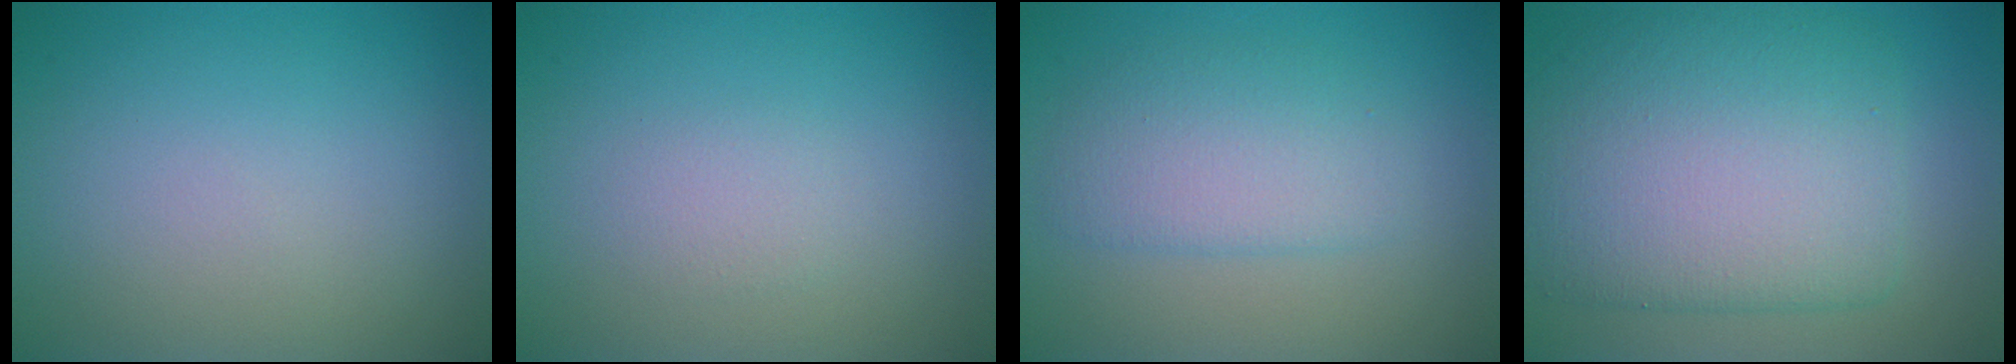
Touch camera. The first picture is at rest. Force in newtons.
{"total": 1.1, "press": 1.1, "slide": 0.1}
{"total": 3.6, "press": 3.6, "slide": 0.1}
{"total": 9.9, "press": 9.9, "slide": 0.3}